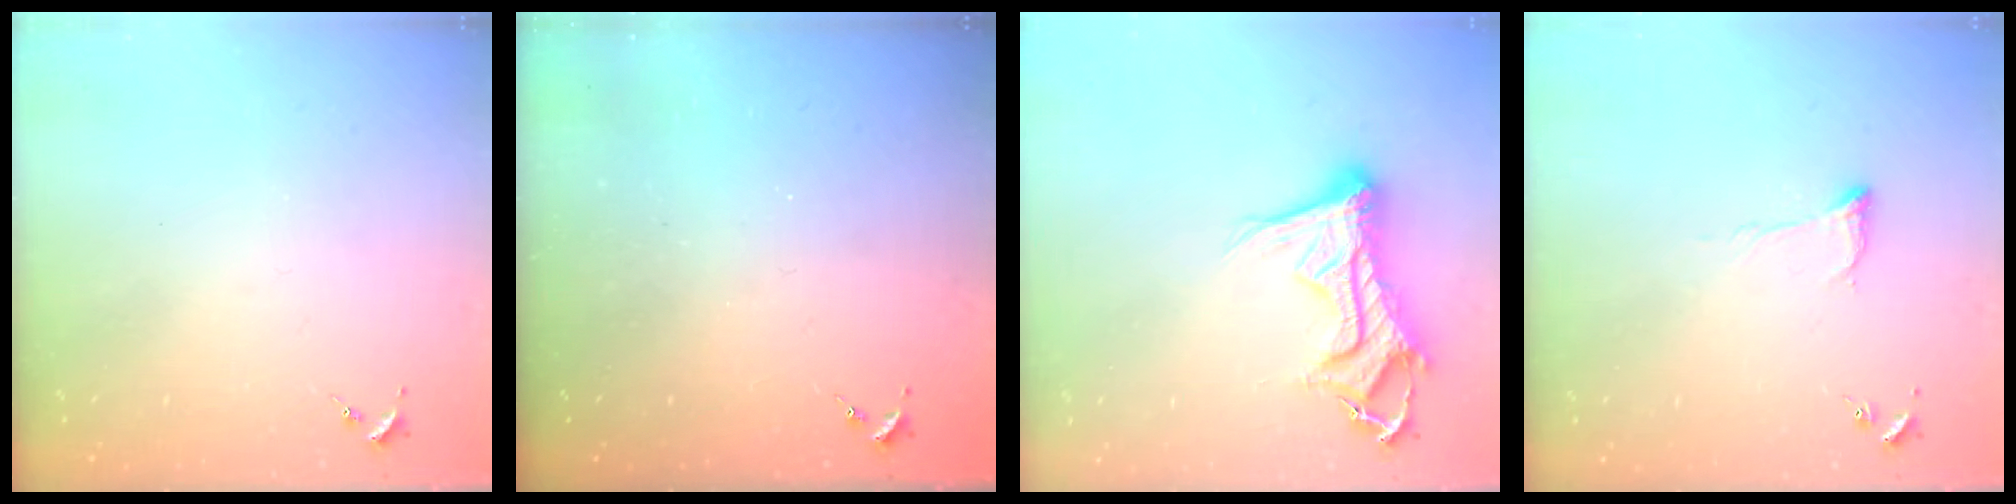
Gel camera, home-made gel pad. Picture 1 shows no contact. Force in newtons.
{"total": 0.0}
{"total": 14.5, "press": 14.4, "slide": 1.6}
{"total": 5.6, "press": 5.5, "slide": 0.8}